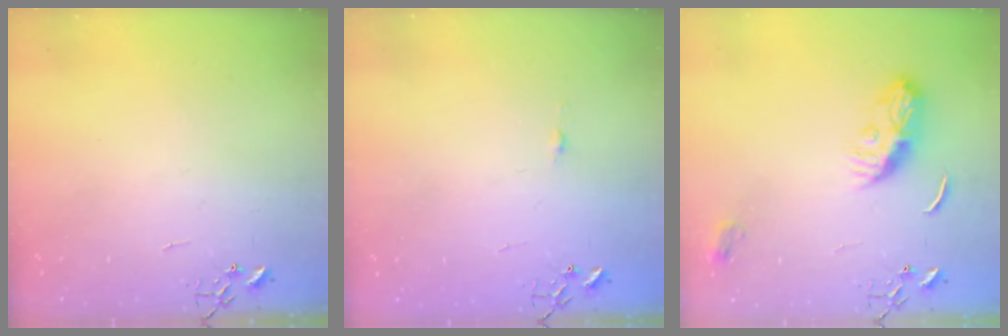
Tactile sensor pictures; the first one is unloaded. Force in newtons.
{"total": 3.3, "press": 3.3, "slide": 0.4}
{"total": 10.9, "press": 10.9, "slide": 0.7}